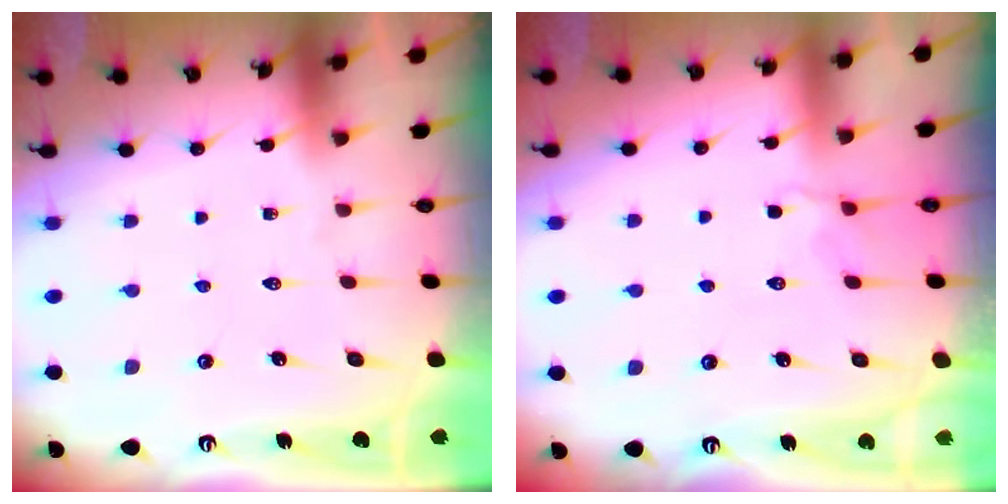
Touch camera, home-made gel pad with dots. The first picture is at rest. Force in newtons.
{"total": 2.7, "press": 2.1, "slide": 1.8}